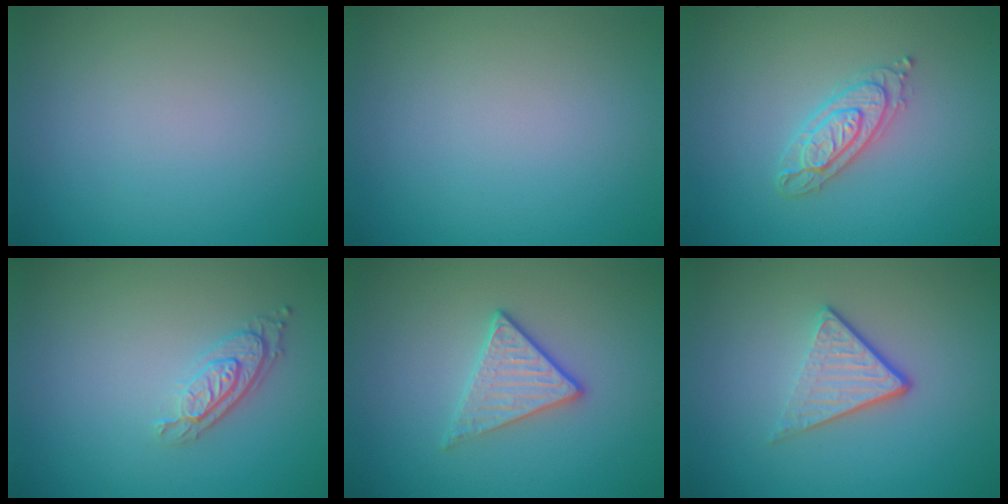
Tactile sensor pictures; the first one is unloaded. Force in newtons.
{"total": 0.0}
{"total": 2.6, "press": 2.5, "slide": 0.5}
{"total": 2.9, "press": 2.2, "slide": 1.9}
{"total": 2.7, "press": 2.4, "slide": 1.2}
{"total": 3.6, "press": 2.4, "slide": 2.7}